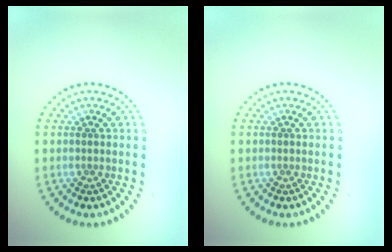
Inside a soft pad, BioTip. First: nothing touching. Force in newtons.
{"total": 0.0}